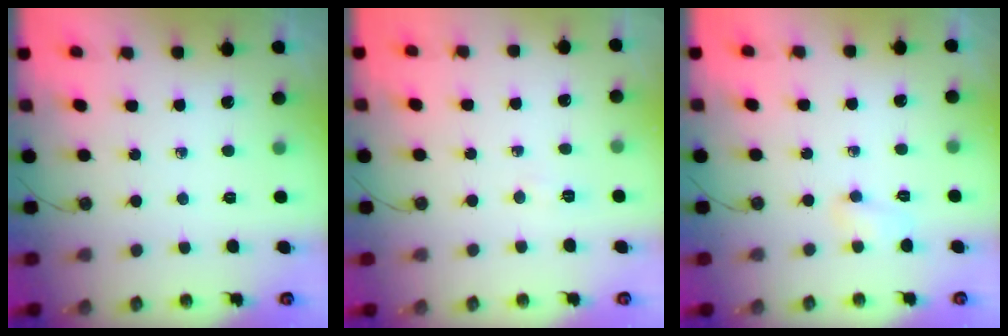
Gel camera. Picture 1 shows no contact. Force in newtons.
{"total": 2.4, "press": 2.3, "slide": 0.7}
{"total": 7.0, "press": 4.1, "slide": 5.7}